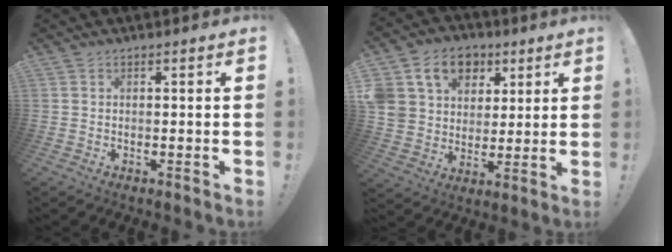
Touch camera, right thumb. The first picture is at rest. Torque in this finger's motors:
{"motor_torque": [1.57, 2.29, 0.49, -0.01, 0.07]}